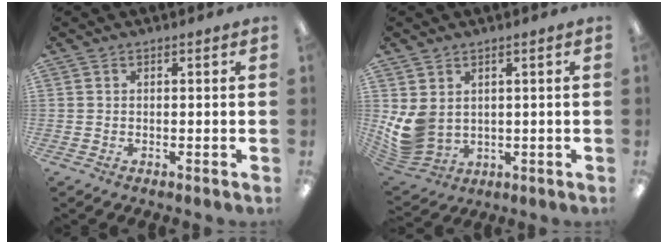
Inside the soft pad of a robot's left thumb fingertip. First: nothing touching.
{"total": 8.0, "force": [1.5, 6.4, 4.7], "torque": [-0.112, -0.012, 0.032]}